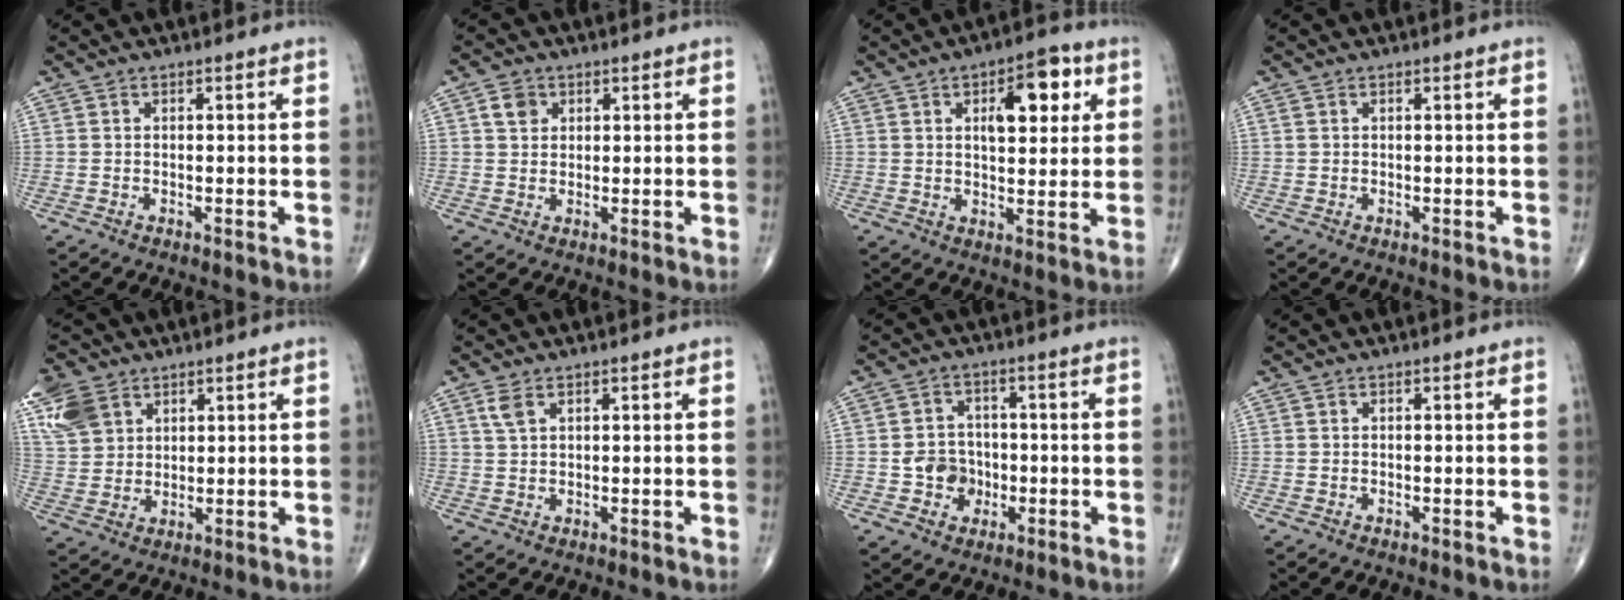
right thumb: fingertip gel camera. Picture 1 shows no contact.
{"total": 3.4, "force": [1.4, 2.7, 1.5], "torque": [-0.014, -0.002, 0.024]}
{"total": 10.7, "force": [3.8, 5.1, 8.6], "torque": [-0.093, -0.004, 0.052]}
{"total": 0.6, "force": [0.3, 0.3, 0.4], "torque": [-0.009, 0.009, 0.009]}
{"total": 9.8, "force": [5.2, 7.0, 4.6], "torque": [-0.089, -0.006, 0.113]}
{"total": 2.6, "force": [1.4, 1.3, 1.8], "torque": [-0.039, 0.005, 0.035]}
{"total": 6.1, "force": [-1.4, 5.4, 2.5], "torque": [-0.008, 0.013, -0.026]}
{"total": 0.0}